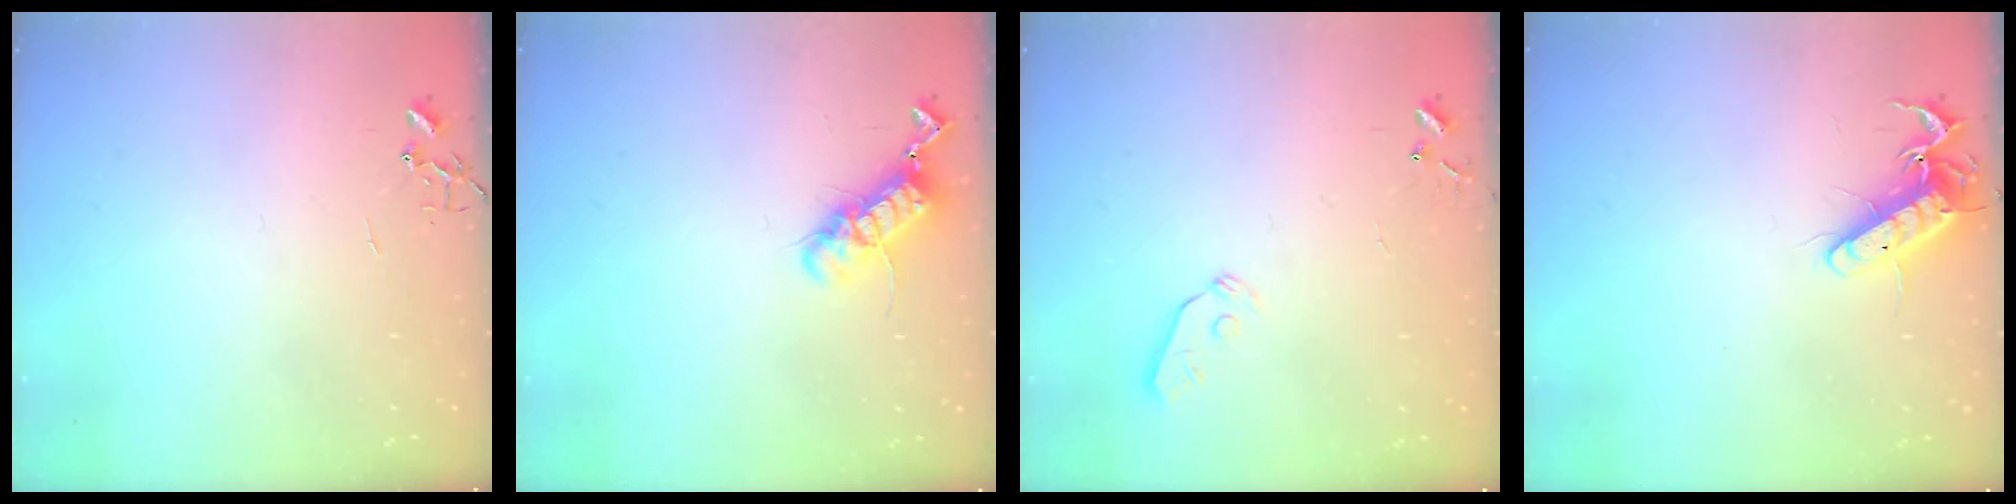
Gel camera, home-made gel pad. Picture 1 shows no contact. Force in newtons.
{"total": 12.7, "press": 12.6, "slide": 1.6}
{"total": 3.3, "press": 3.2, "slide": 0.8}
{"total": 13.7, "press": 13.6, "slide": 1.5}